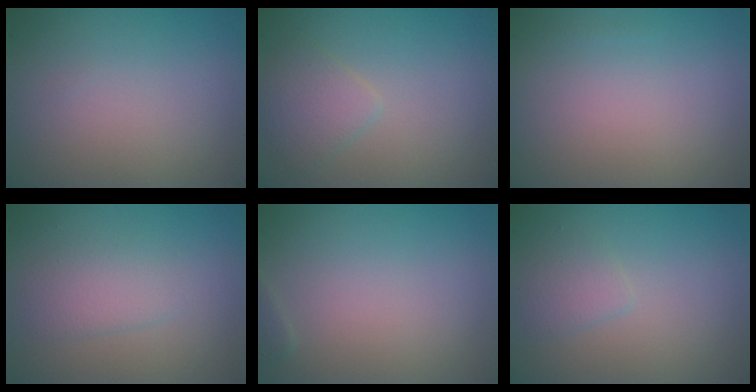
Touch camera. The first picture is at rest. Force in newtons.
{"total": 2.0, "press": 2.0, "slide": 0.1}
{"total": 0.0}
{"total": 2.1, "press": 2.1, "slide": 0.1}
{"total": 0.5, "press": 0.5, "slide": 0.0}
{"total": 1.4, "press": 1.4, "slide": 0.1}